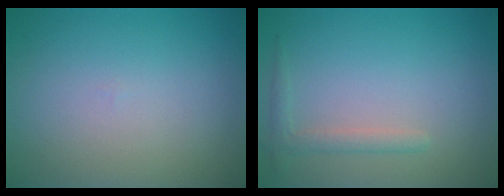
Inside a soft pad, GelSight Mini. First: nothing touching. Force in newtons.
{"total": 1.5, "press": 1.5, "slide": 0.1}